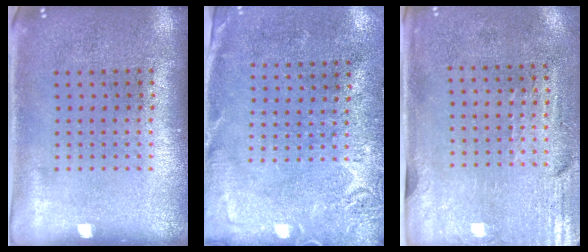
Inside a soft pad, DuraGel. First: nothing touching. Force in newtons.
{"total": 2.7, "press": 2.4, "slide": 1.3}
{"total": 3.0, "press": 2.5, "slide": 1.6}